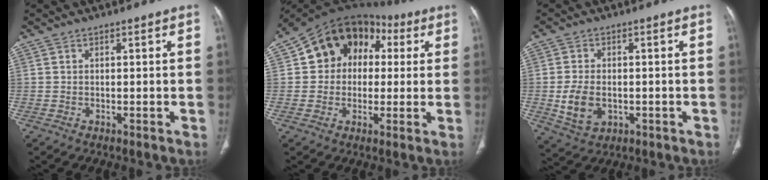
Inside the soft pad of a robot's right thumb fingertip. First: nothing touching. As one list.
[{"total": 14.6, "force": [2.9, 11.9, 8.0], "torque": [-0.083, 0.035, 0.041]}, {"total": 7.4, "force": [-1.1, 5.1, 5.2], "torque": [-0.094, 0.000, -0.009]}]